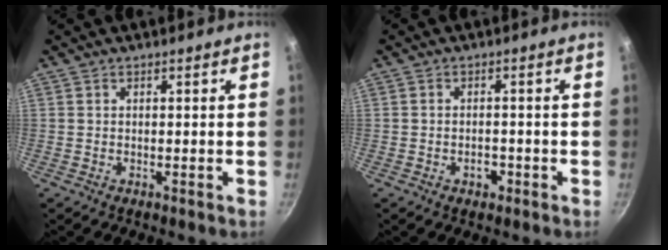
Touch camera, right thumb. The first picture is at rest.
{"total": 2.4, "force": [-1.1, 1.6, 1.4], "torque": [-0.012, 0.012, -0.014]}